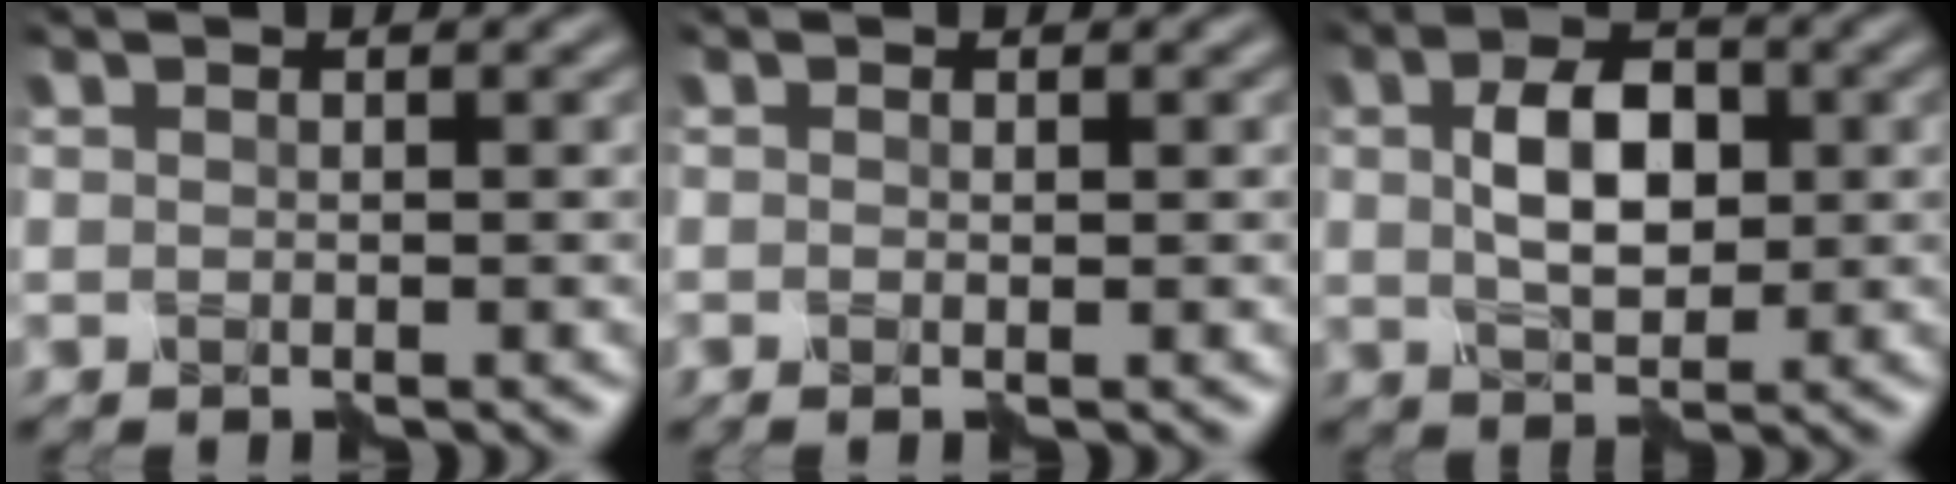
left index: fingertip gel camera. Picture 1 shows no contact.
{"total": 0.0}
{"total": 4.9, "force": [0.4, 3.0, 3.8], "torque": [-0.073, 0.004, 0.004]}